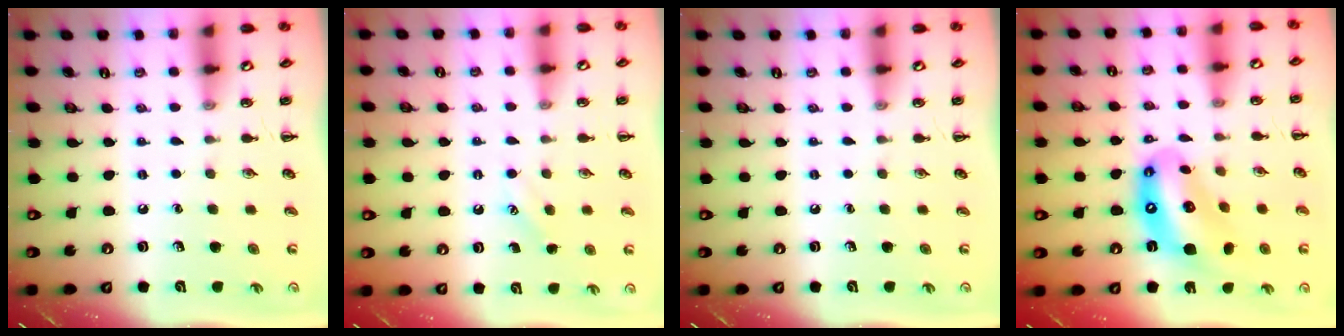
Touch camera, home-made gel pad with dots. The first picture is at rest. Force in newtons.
{"total": 2.5, "press": 2.5, "slide": 0.6}
{"total": 0.0}
{"total": 14.1, "press": 13.6, "slide": 3.9}